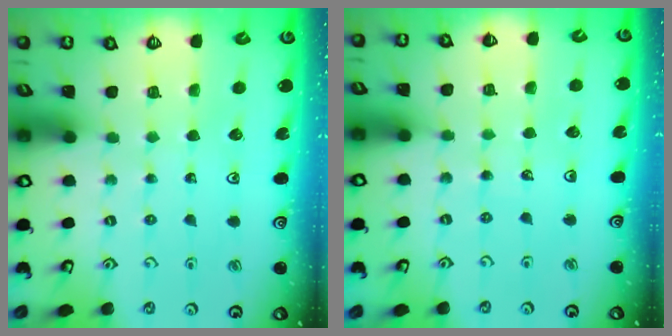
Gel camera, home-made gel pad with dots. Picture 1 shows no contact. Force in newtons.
{"total": 4.6, "press": 4.4, "slide": 1.5}